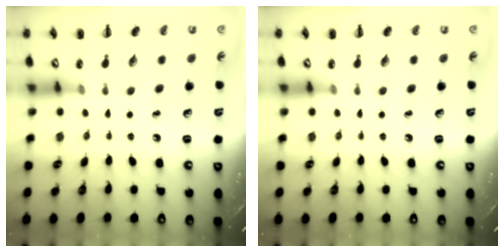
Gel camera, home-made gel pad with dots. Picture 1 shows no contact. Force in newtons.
{"total": 0.0}